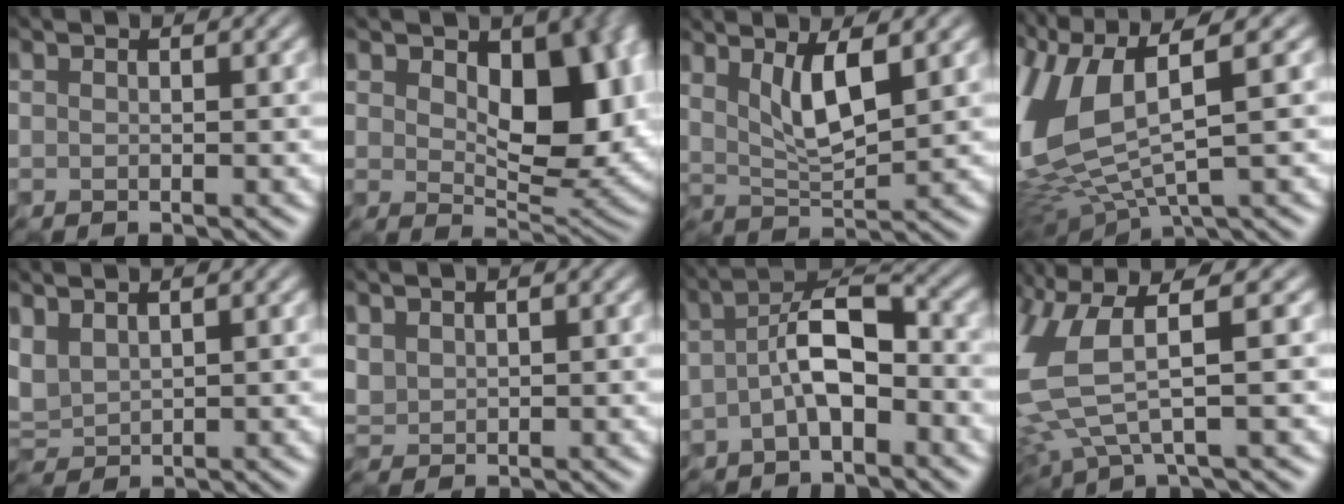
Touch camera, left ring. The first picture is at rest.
{"total": 9.6, "force": [2.1, 5.7, 7.4], "torque": [-0.103, -0.011, 0.039]}
{"total": 3.9, "force": [1.5, 1.2, 3.4], "torque": [-0.072, -0.007, 0.030]}
{"total": 9.4, "force": [1.7, 3.8, 8.4], "torque": [-0.203, 0.001, 0.031]}
{"total": 2.0, "force": [1.2, 1.3, 1.0], "torque": [-0.036, 0.010, 0.028]}
{"total": 1.2, "force": [0.8, 0.9, 0.0], "torque": [-0.007, 0.003, 0.020]}
{"total": 4.9, "force": [-1.0, 2.2, 4.2], "torque": [-0.076, 0.014, -0.028]}
{"total": 6.4, "force": [0.8, 2.4, 5.9], "torque": [-0.153, 0.003, 0.011]}